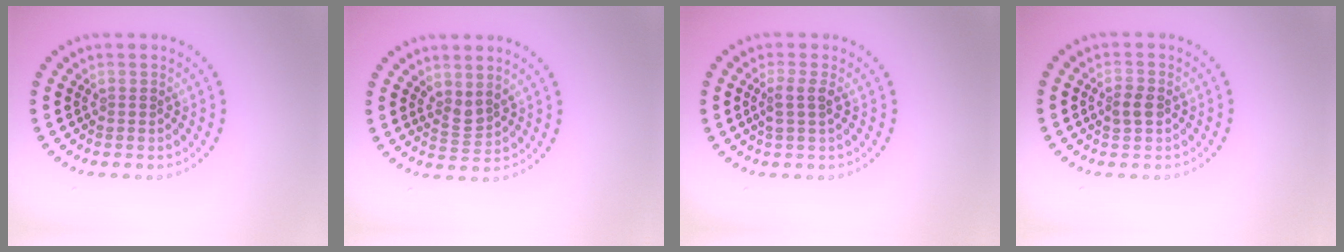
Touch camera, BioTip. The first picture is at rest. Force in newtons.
{"total": 1.9, "press": 1.4, "slide": 1.3}
{"total": 1.5, "press": 1.2, "slide": 0.8}
{"total": 1.6, "press": 1.6, "slide": 0.1}